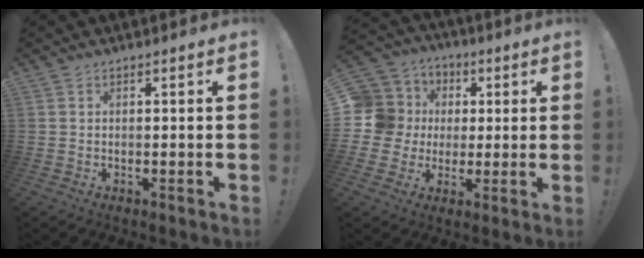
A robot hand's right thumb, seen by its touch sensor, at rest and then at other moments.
{"total": 12.5, "force": [1.5, 11.7, 4.0], "torque": [-0.074, -0.005, 0.046]}